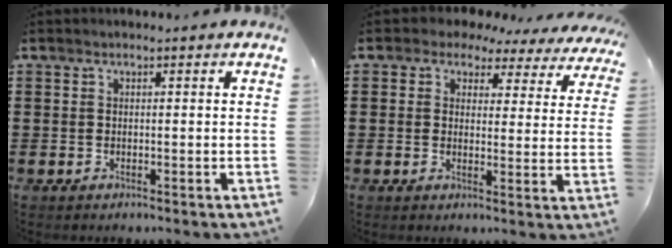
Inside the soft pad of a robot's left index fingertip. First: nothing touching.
{"total": 3.2, "force": [2.5, 1.9, 0.5], "torque": [-0.030, -0.012, 0.040]}